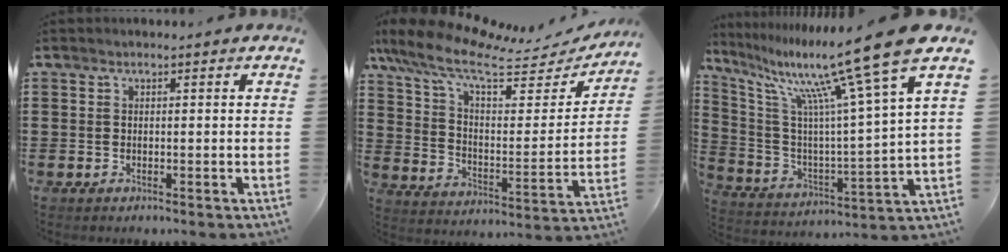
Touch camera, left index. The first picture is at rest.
{"total": 11.3, "force": [8.5, 2.8, 6.9], "torque": [-0.163, -0.043, 0.145]}
{"total": 16.1, "force": [11.5, 0.3, 11.2], "torque": [-0.230, -0.079, 0.176]}